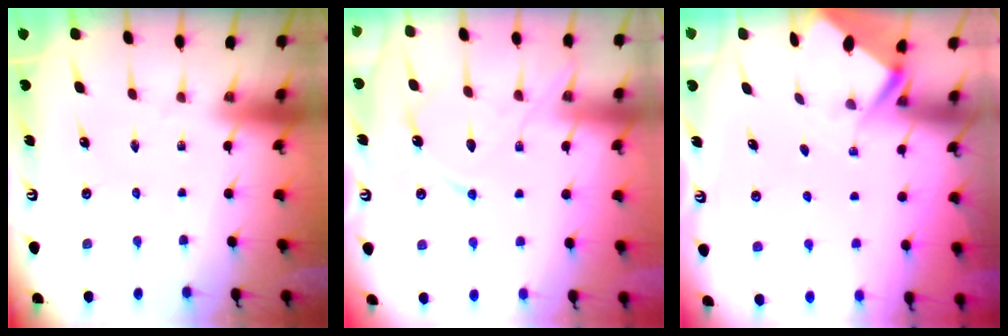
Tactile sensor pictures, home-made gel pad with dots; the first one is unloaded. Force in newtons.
{"total": 11.7, "press": 11.7, "slide": 1.2}
{"total": 2.7, "press": 2.7, "slide": 0.3}